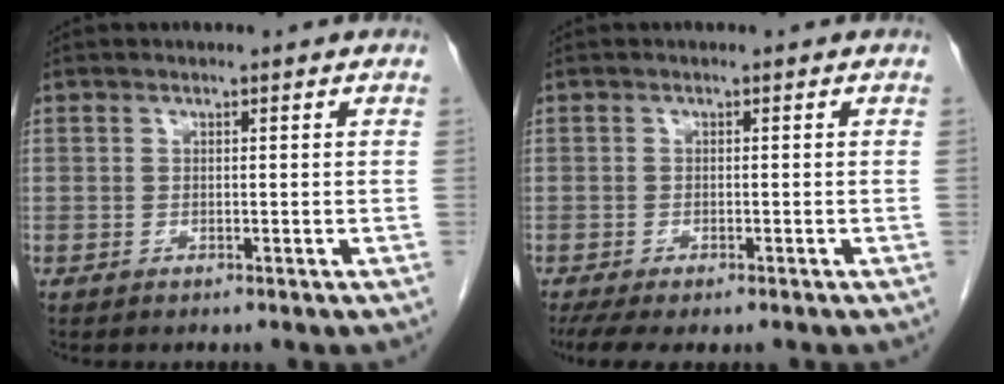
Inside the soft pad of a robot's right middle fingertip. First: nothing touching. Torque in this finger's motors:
{"motor_torque": [0.82, -0.64, 0.19, 0.06]}